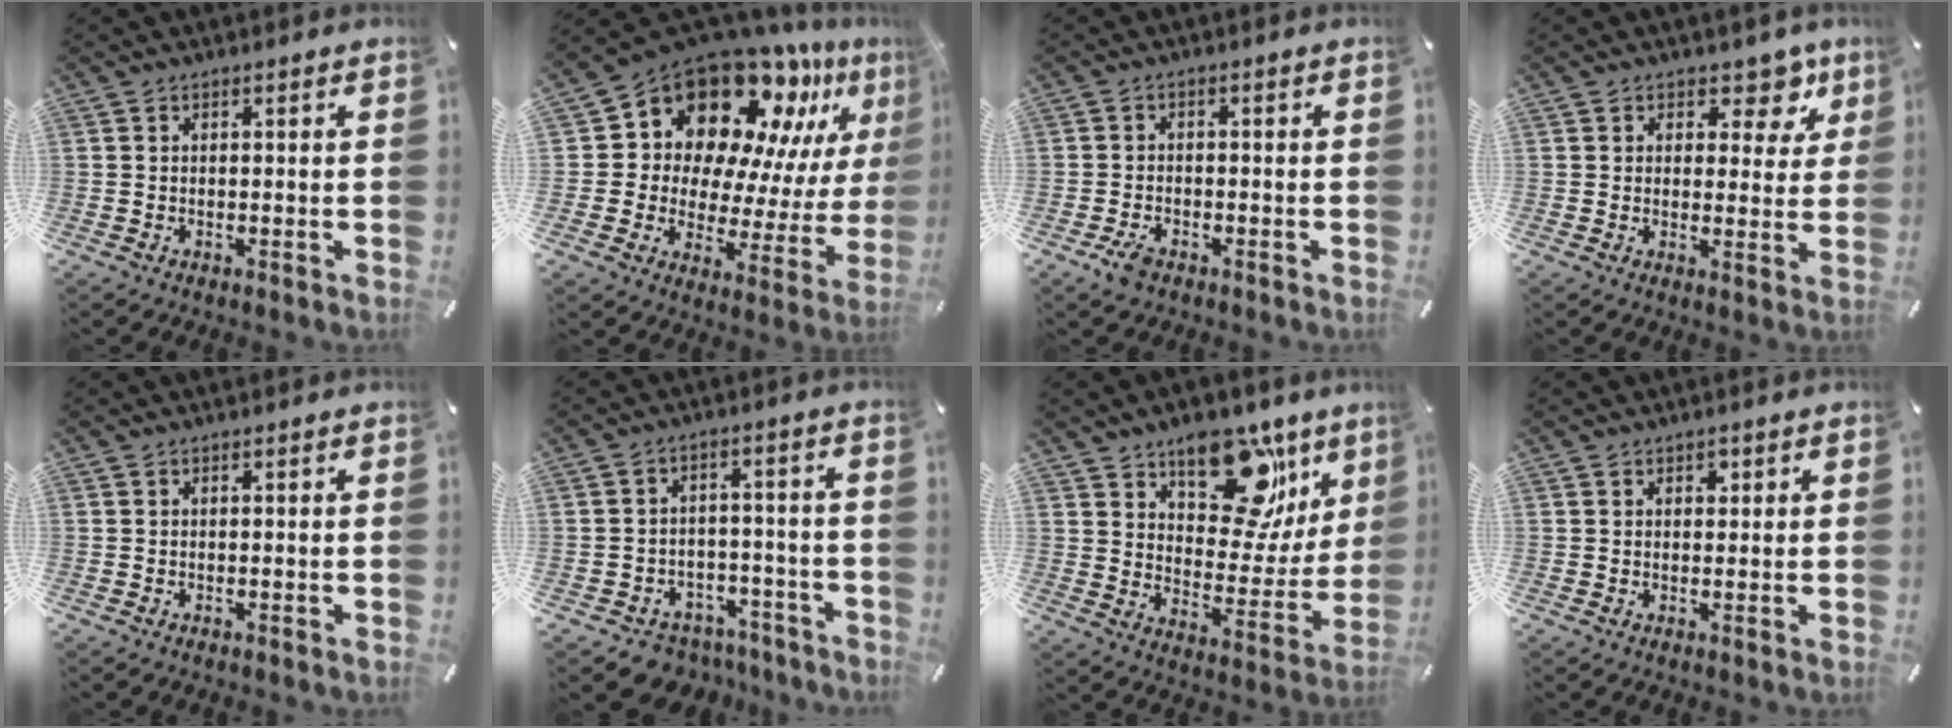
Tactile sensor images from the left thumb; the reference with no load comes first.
{"total": 17.5, "force": [13.4, 9.5, 6.2], "torque": [-0.096, -0.134, 0.228]}
{"total": 3.4, "force": [-2.2, 2.0, 1.8], "torque": [-0.050, 0.004, -0.045]}
{"total": 7.8, "force": [4.5, 5.1, 3.9], "torque": [-0.022, -0.033, 0.071]}
{"total": 0.0}
{"total": 4.9, "force": [-2.8, 4.0, 0.8], "torque": [-0.013, 0.021, -0.051]}
{"total": 19.2, "force": [12.4, 10.9, 9.7], "torque": [-0.120, -0.087, 0.213]}
{"total": 1.4, "force": [0.6, 1.2, 0.4], "torque": [0.006, -0.002, 0.007]}